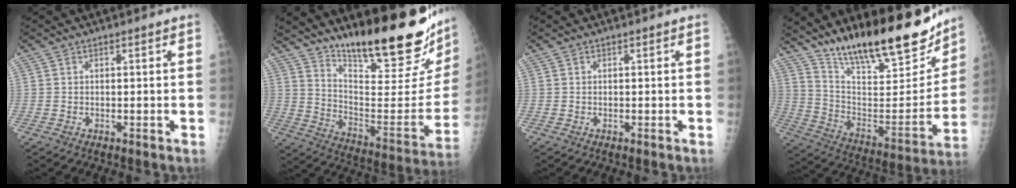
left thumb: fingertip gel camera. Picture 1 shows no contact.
{"total": 29.1, "force": [20.8, 6.2, 19.4], "torque": [-0.269, -0.119, 0.312]}
{"total": 0.0}
{"total": 25.4, "force": [19.3, 7.1, 15.0], "torque": [-0.202, -0.086, 0.311]}